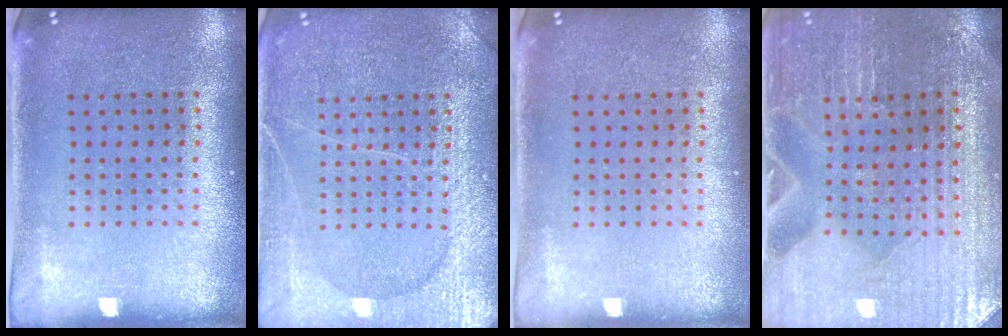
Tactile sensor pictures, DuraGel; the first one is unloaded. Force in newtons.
{"total": 5.5, "press": 5.5, "slide": 0.7}
{"total": 0.0}
{"total": 1.7, "press": 1.7, "slide": 0.2}